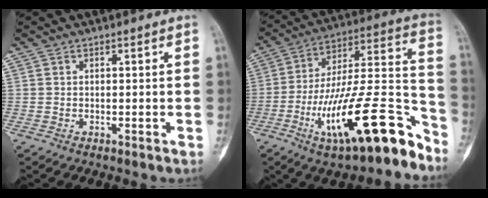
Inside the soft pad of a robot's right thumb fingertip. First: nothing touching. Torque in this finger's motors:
{"motor_torque": [0.47, 0.30, 1.38, -1.39, 0.12]}